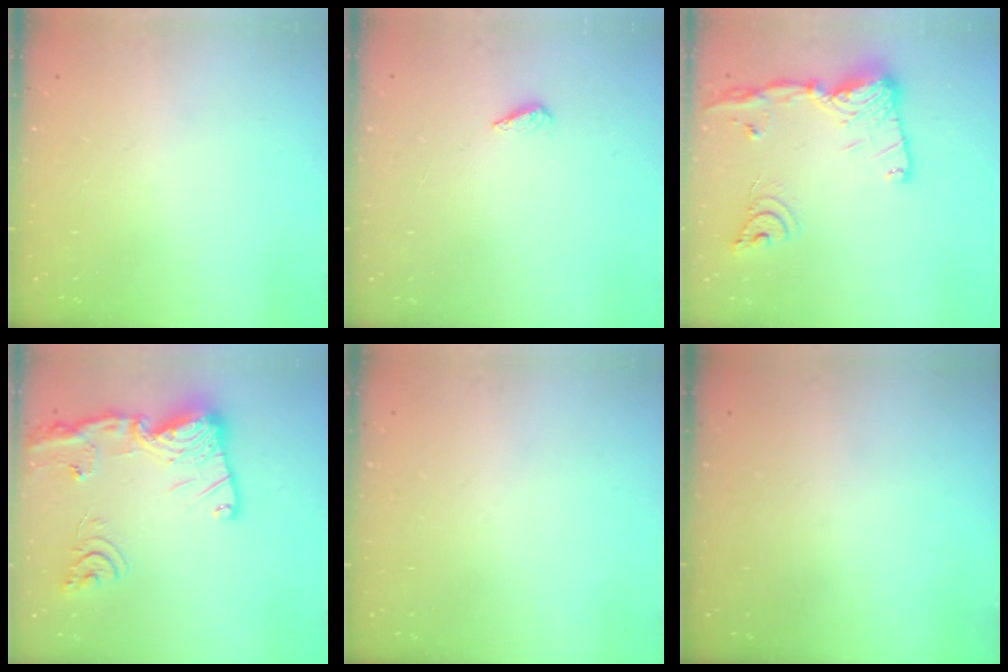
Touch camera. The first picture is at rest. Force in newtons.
{"total": 2.3, "press": 2.2, "slide": 0.8}
{"total": 18.5, "press": 18.4, "slide": 1.7}
{"total": 21.7, "press": 21.5, "slide": 2.2}
{"total": 0.0}
{"total": 0.0}